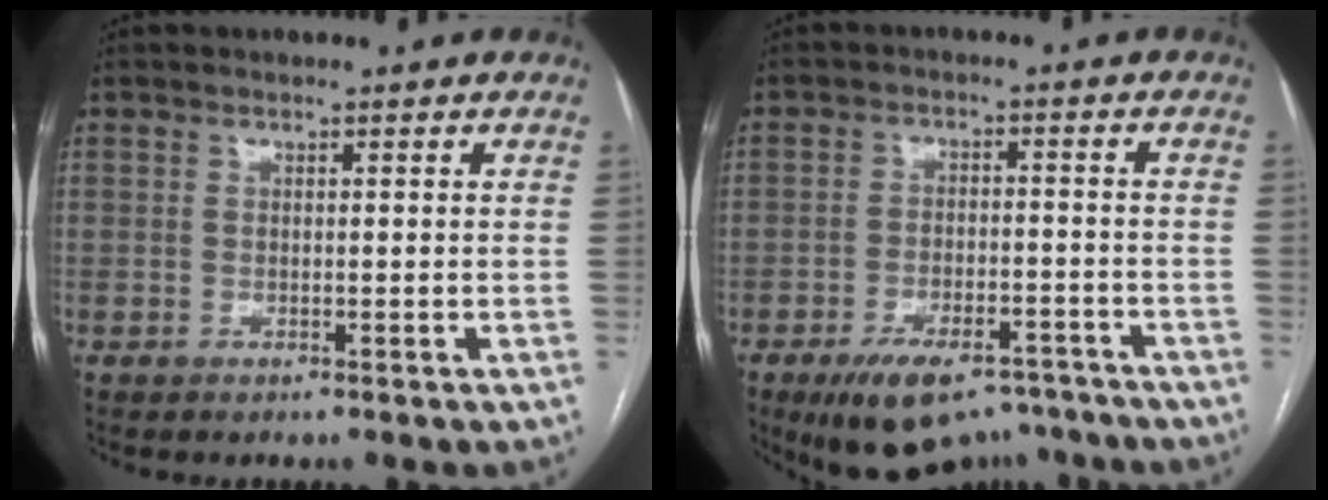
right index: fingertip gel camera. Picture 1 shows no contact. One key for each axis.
{"total": 11.8, "fx": -8.9, "fy": 5.2, "fz": 5.8, "tx": -0.087, "ty": 0.009, "tz": -0.137}